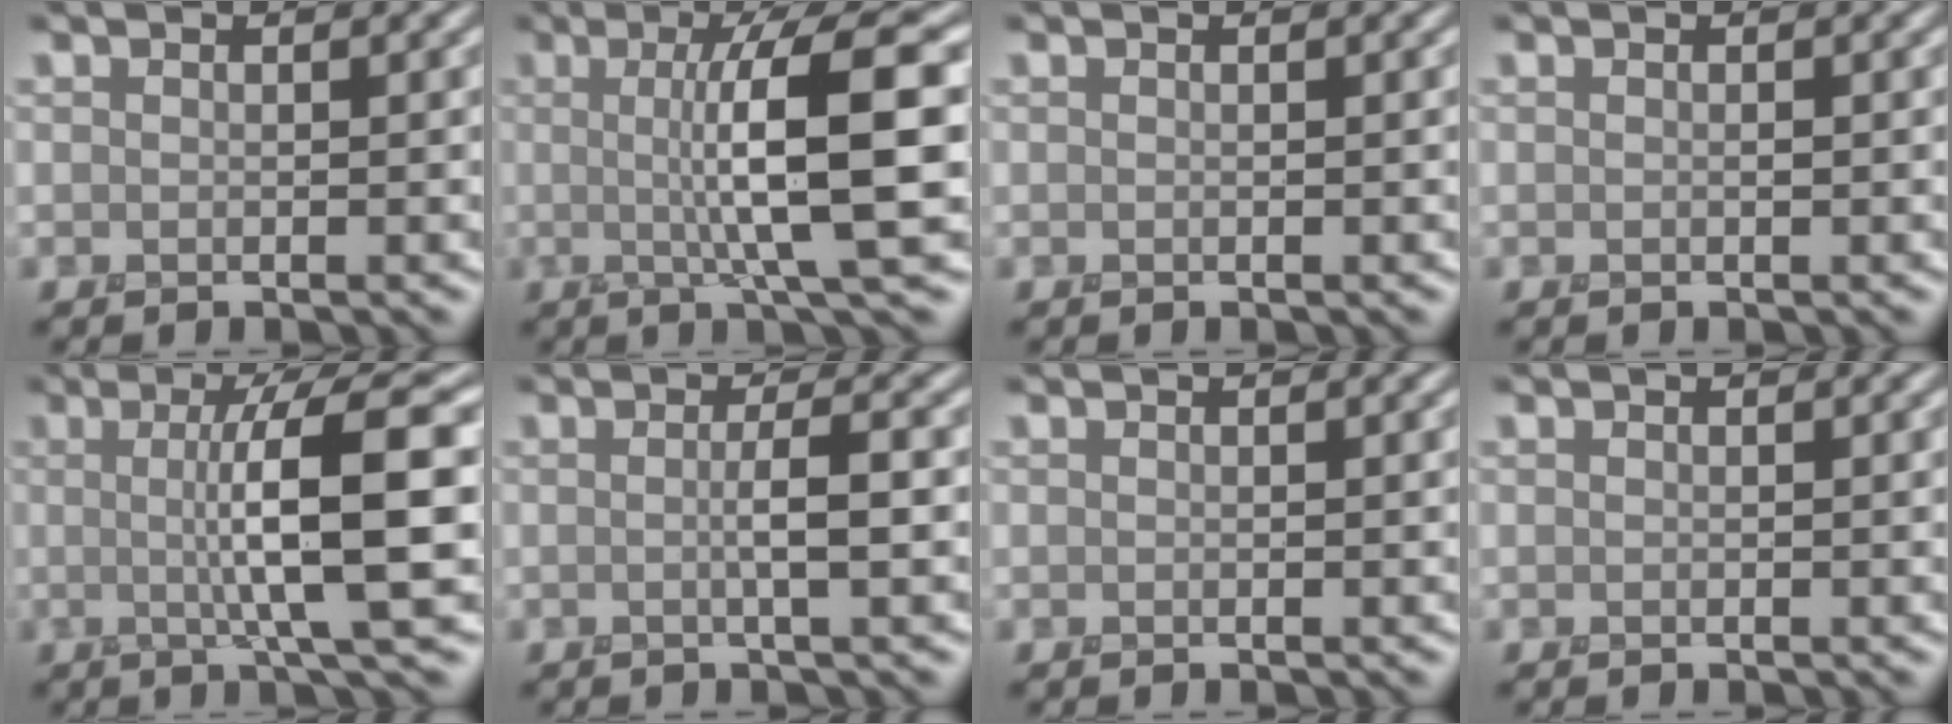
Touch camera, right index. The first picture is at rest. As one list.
[{"total": 8.9, "force": [0.7, 1.5, 8.8], "torque": [-0.125, 0.006, 0.009]}, {"total": 0.0}, {"total": 0.0}, {"total": 8.7, "force": [0.6, 1.5, 8.5], "torque": [-0.120, 0.005, 0.007]}, {"total": 2.1, "force": [0.0, 0.2, 2.1], "torque": [-0.037, 0.004, -0.004]}, {"total": 0.0}, {"total": 0.0}]